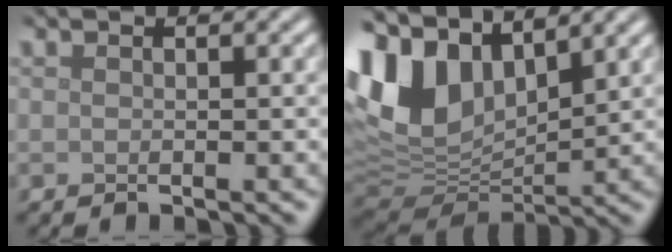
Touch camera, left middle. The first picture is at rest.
{"total": 9.8, "force": [5.2, 5.7, 6.1], "torque": [-0.153, 0.008, 0.099]}